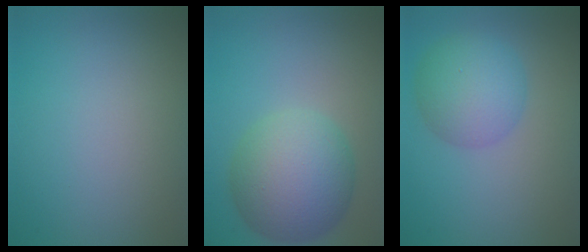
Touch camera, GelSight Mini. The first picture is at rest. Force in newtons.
{"total": 8.1, "press": 8.1, "slide": 0.2}
{"total": 4.9, "press": 4.9, "slide": 0.1}